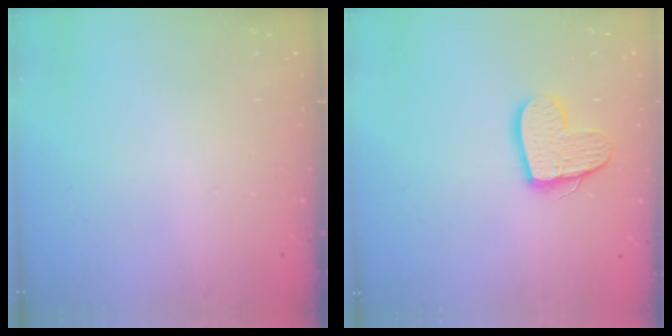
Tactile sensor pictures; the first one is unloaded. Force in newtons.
{"total": 11.9, "press": 11.8, "slide": 1.1}